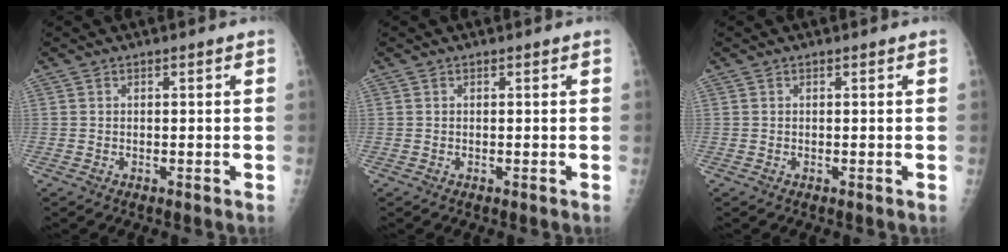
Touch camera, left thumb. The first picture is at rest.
{"total": 0.0}
{"total": 0.0}